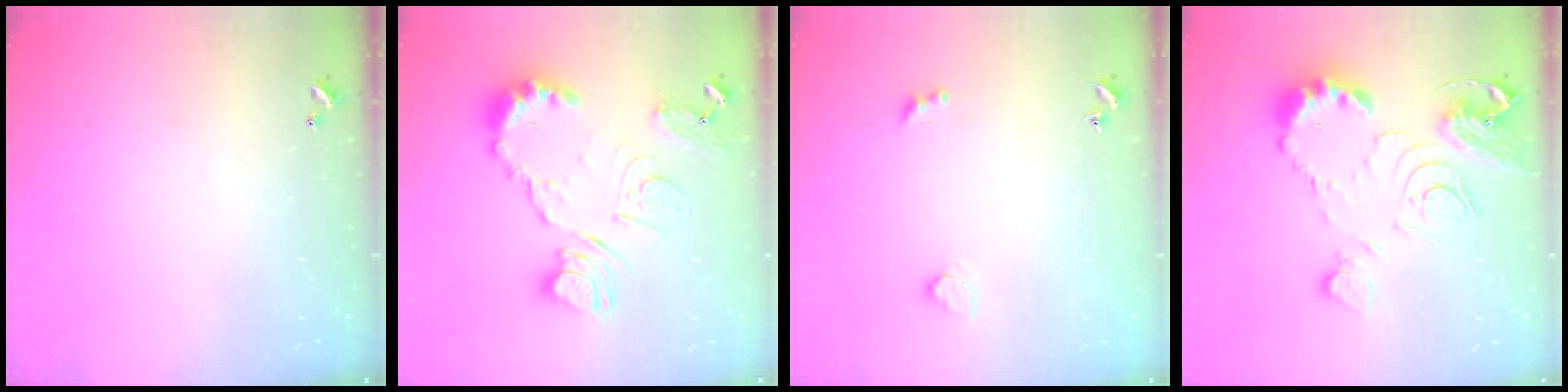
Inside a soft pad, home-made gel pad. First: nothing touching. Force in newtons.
{"total": 14.5, "press": 14.5, "slide": 0.7}
{"total": 2.6, "press": 2.3, "slide": 1.2}
{"total": 12.9, "press": 12.9, "slide": 1.1}